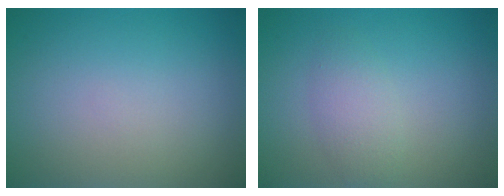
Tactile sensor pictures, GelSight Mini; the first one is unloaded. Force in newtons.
{"total": 2.2, "press": 2.2, "slide": 0.0}